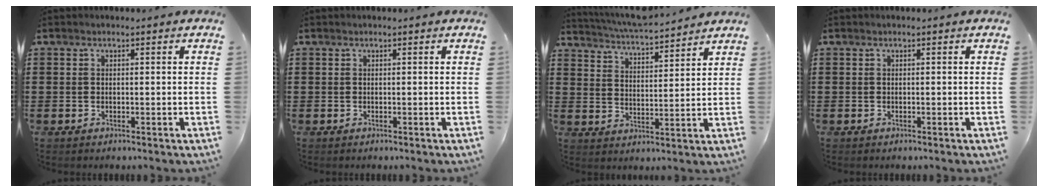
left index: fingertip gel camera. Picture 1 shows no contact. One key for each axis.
{"total": 0.0}
{"total": 5.1, "fx": 4.9, "fy": 0.0, "fz": 1.3, "tx": -0.045, "ty": -0.029, "tz": 0.085}
{"total": 0.0}